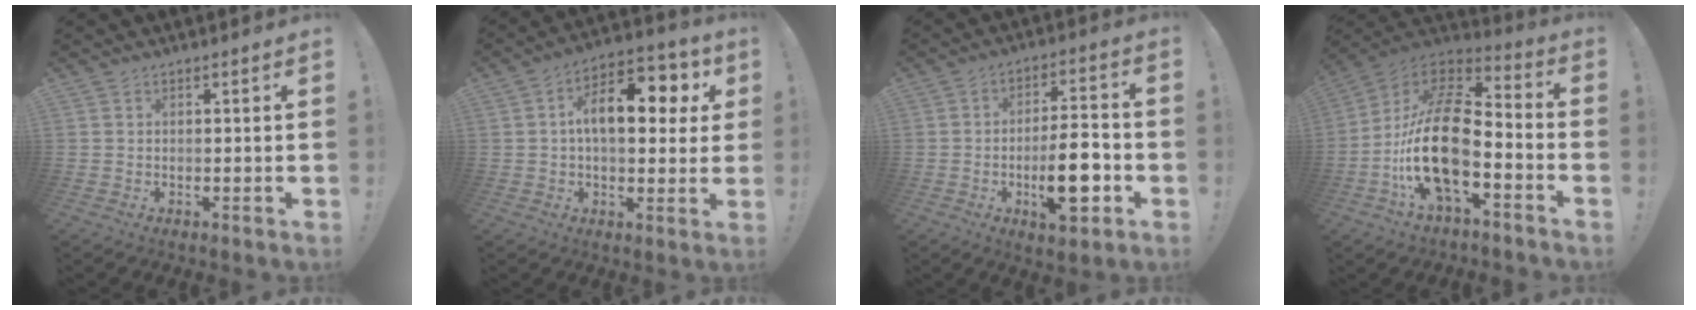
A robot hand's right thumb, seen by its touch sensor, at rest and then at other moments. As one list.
[{"total": 15.0, "force": [3.1, 7.5, 12.6], "torque": [-0.177, 0.001, 0.049]}, {"total": 13.7, "force": [-4.4, 5.3, 11.8], "torque": [-0.181, 0.013, -0.073]}, {"total": 22.1, "force": [-6.2, 10.4, 18.4], "torque": [-0.369, 0.030, -0.105]}]